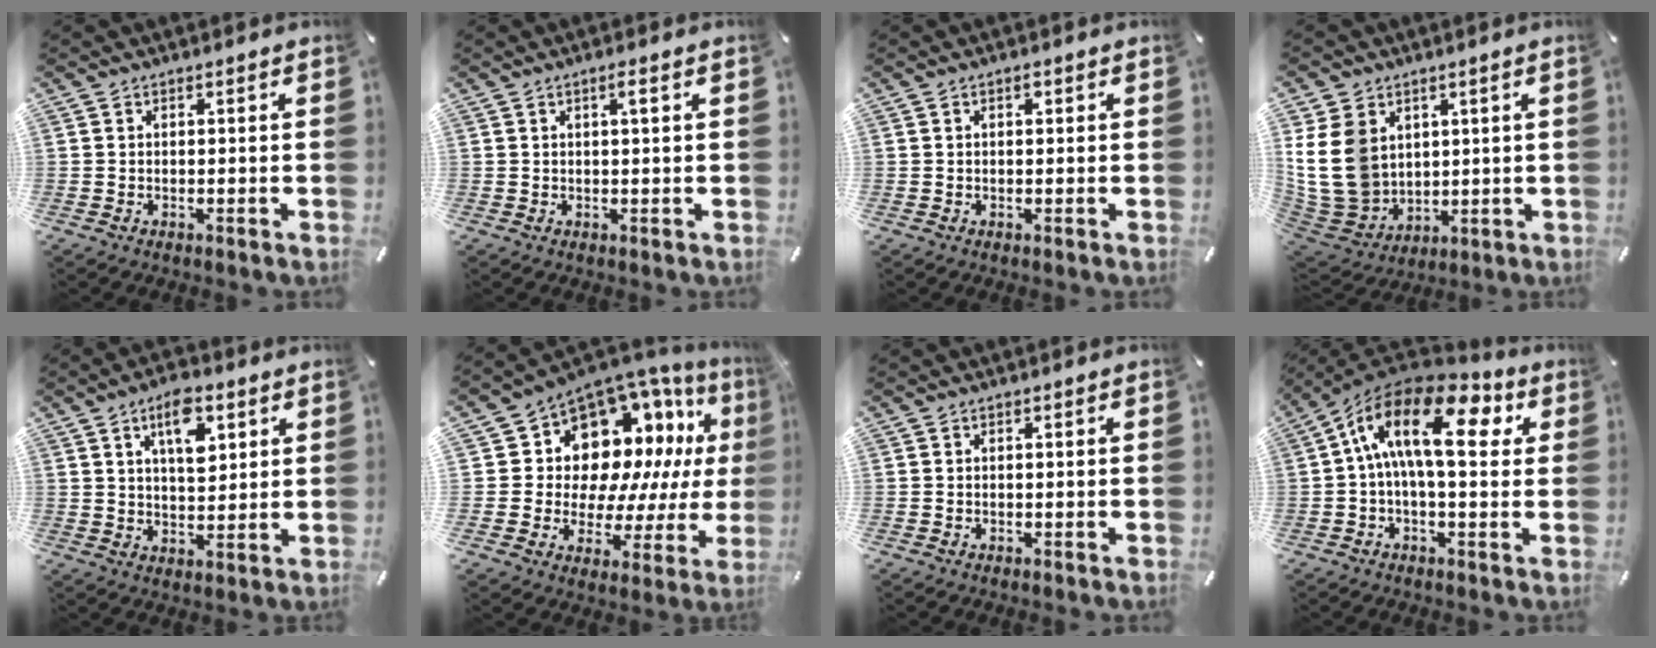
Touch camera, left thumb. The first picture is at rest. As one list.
[{"total": 1.9, "force": [0.7, 0.0, 1.7], "torque": [-0.035, 0.001, 0.010]}, {"total": 1.0, "force": [0.4, 0.5, 0.7], "torque": [-0.014, 0.004, 0.005]}, {"total": 15.5, "force": [3.8, 12.4, 8.6], "torque": [-0.213, -0.018, 0.073]}, {"total": 8.9, "force": [3.9, 4.2, 6.8], "torque": [-0.101, -0.008, 0.061]}, {"total": 14.9, "force": [6.3, 11.8, 6.6], "torque": [-0.092, -0.075, 0.126]}, {"total": 0.0}, {"total": 18.8, "force": [4.7, 8.1, 16.3], "torque": [-0.304, -0.012, 0.069]}]